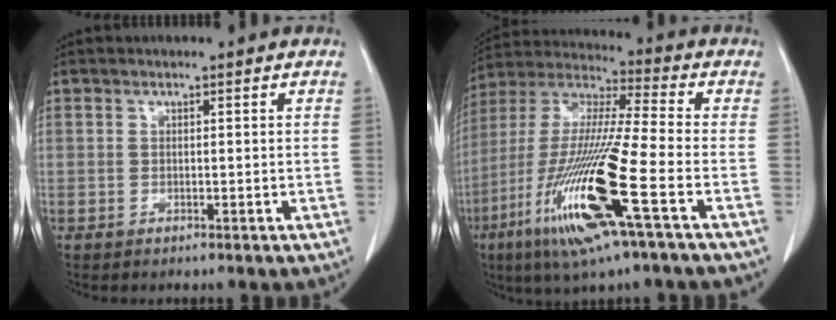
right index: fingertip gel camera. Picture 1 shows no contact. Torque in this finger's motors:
{"motor_torque": [1.94, -0.20, 1.05, 0.21]}